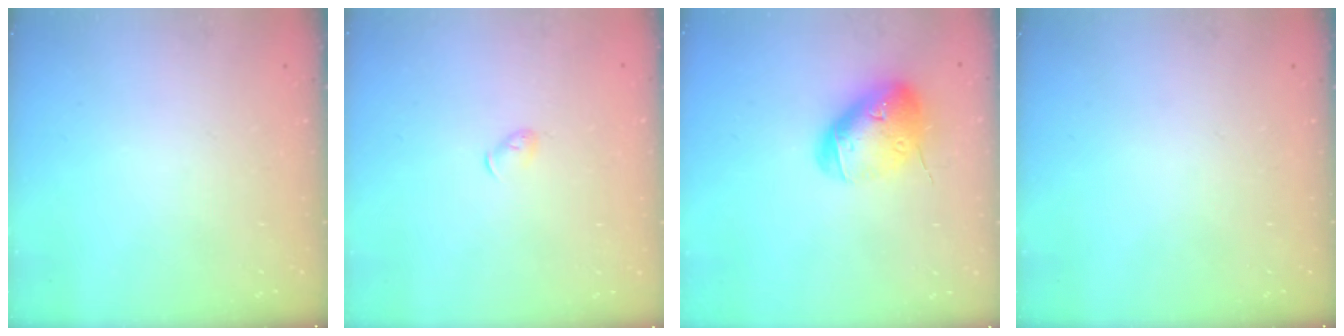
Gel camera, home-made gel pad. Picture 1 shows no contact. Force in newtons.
{"total": 3.2, "press": 3.2, "slide": 0.6}
{"total": 17.1, "press": 16.9, "slide": 2.6}
{"total": 0.0}